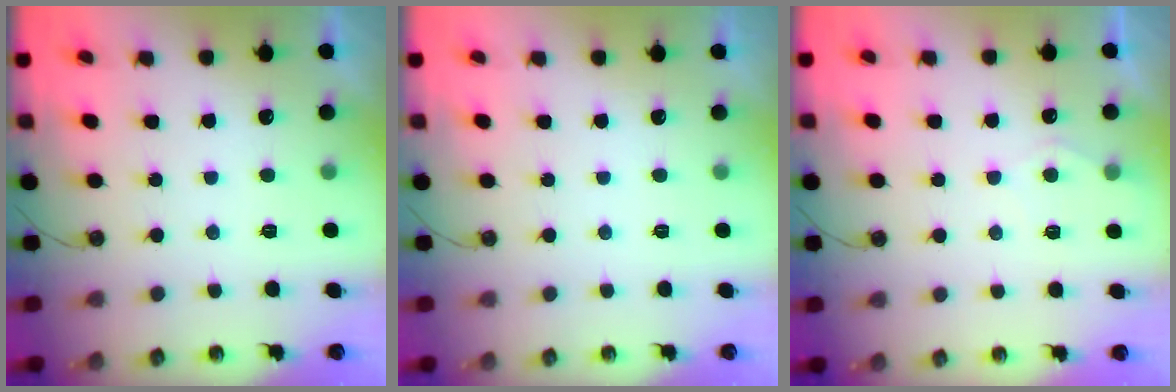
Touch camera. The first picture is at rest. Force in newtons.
{"total": 0.0}
{"total": 5.5, "press": 5.5, "slide": 0.6}